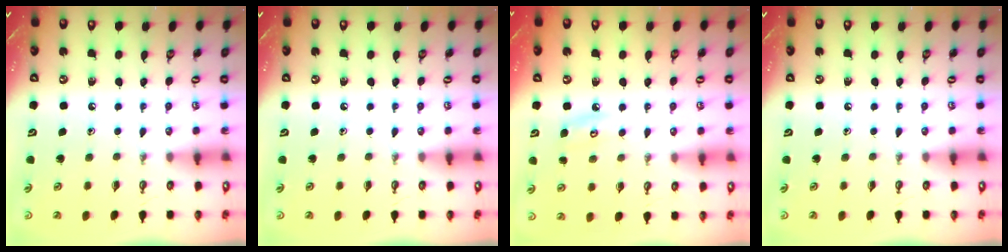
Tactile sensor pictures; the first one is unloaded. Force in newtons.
{"total": 0.0}
{"total": 5.7, "press": 5.7, "slide": 0.6}
{"total": 0.0}